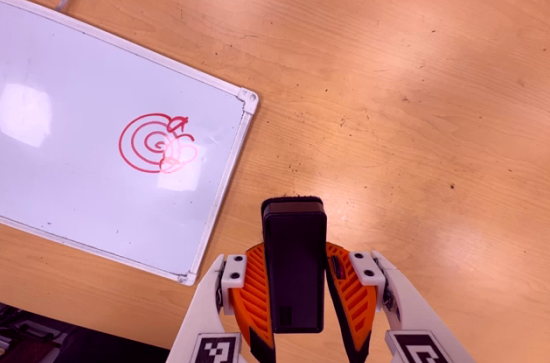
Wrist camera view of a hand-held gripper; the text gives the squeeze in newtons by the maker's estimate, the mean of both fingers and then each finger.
{"total": 7.4, "left": 5.7, "right": 9.0}